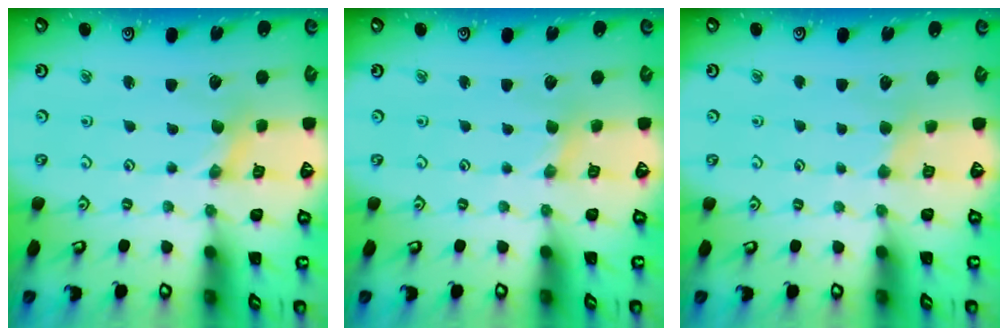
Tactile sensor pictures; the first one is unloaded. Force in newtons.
{"total": 0.8, "press": 0.7, "slide": 0.3}
{"total": 2.8, "press": 2.7, "slide": 0.5}